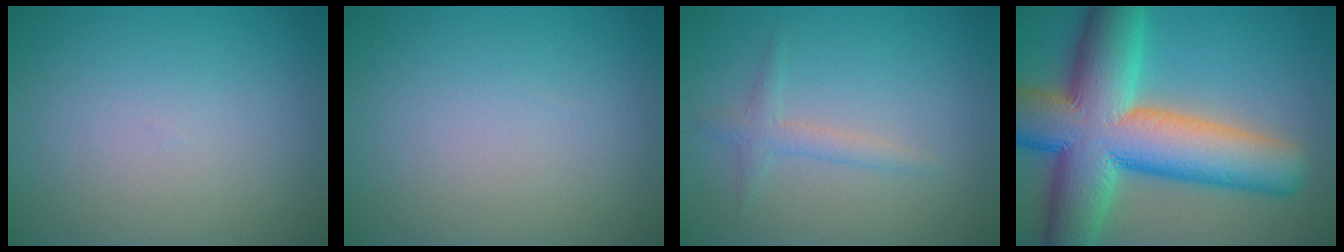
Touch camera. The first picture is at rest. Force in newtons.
{"total": 0.0}
{"total": 1.7, "press": 1.7, "slide": 0.1}
{"total": 15.9, "press": 15.9, "slide": 0.7}